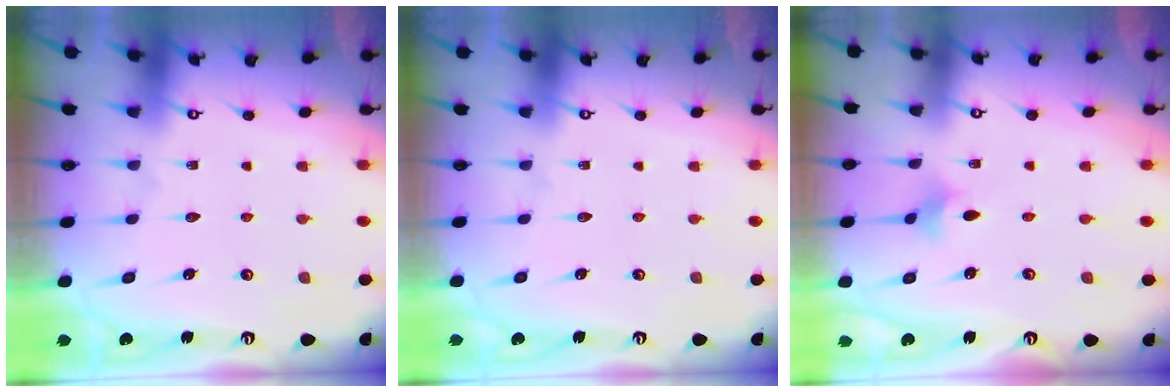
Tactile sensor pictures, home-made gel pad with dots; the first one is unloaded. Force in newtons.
{"total": 0.0}
{"total": 2.5, "press": 2.4, "slide": 0.6}